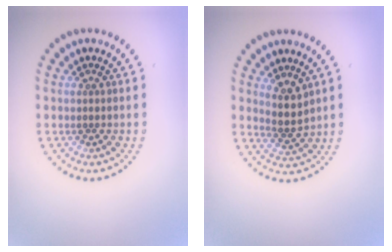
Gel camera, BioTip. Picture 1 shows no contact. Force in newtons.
{"total": 2.4, "press": 1.8, "slide": 1.7}